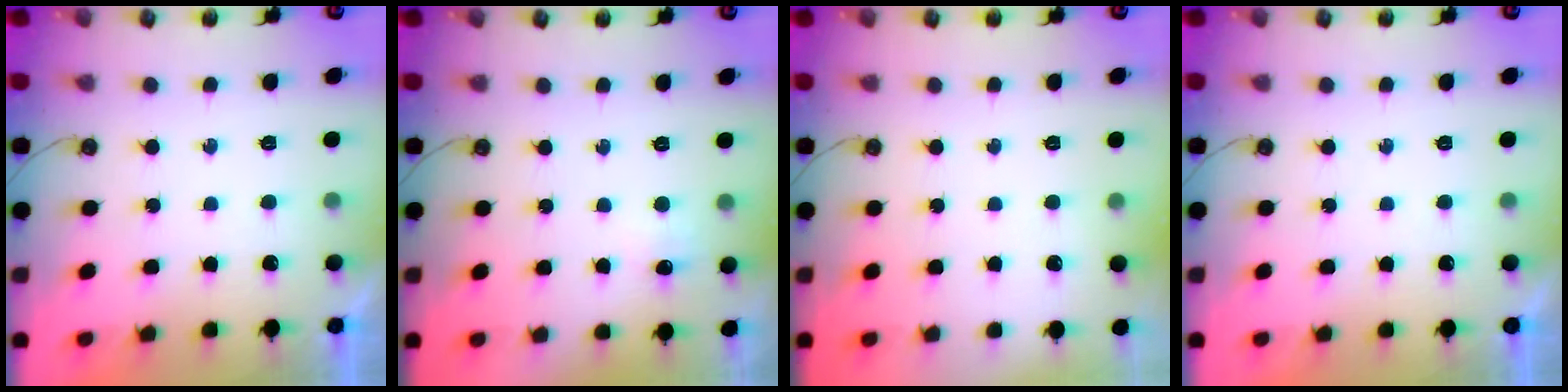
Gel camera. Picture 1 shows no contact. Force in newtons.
{"total": 4.7, "press": 4.5, "slide": 1.0}
{"total": 0.0}
{"total": 0.0}